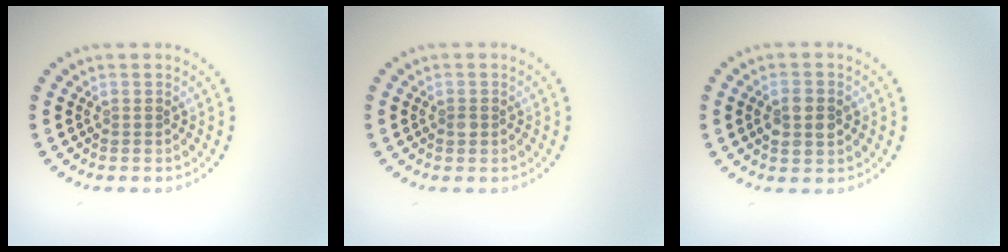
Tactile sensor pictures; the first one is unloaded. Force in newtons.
{"total": 0.8, "press": 0.8, "slide": 0.1}
{"total": 2.8, "press": 2.8, "slide": 0.1}